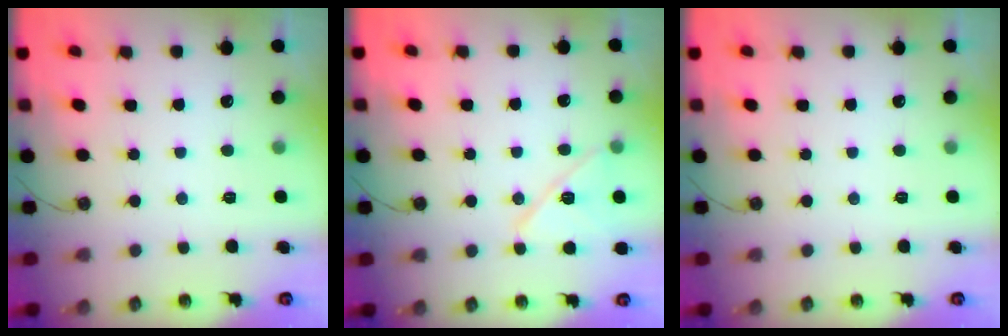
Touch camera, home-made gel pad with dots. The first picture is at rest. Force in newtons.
{"total": 11.7, "press": 11.7, "slide": 1.1}
{"total": 0.0}